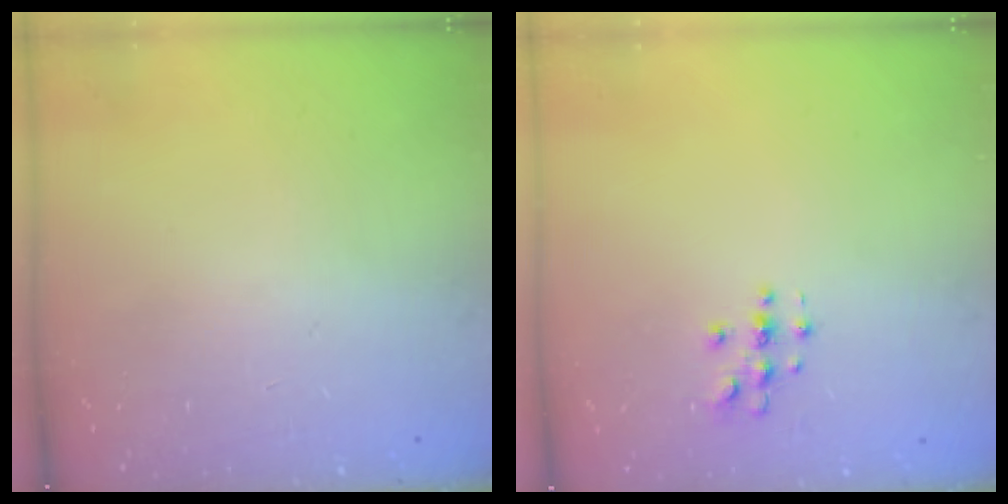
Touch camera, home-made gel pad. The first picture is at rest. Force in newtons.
{"total": 2.8, "press": 2.8, "slide": 0.2}